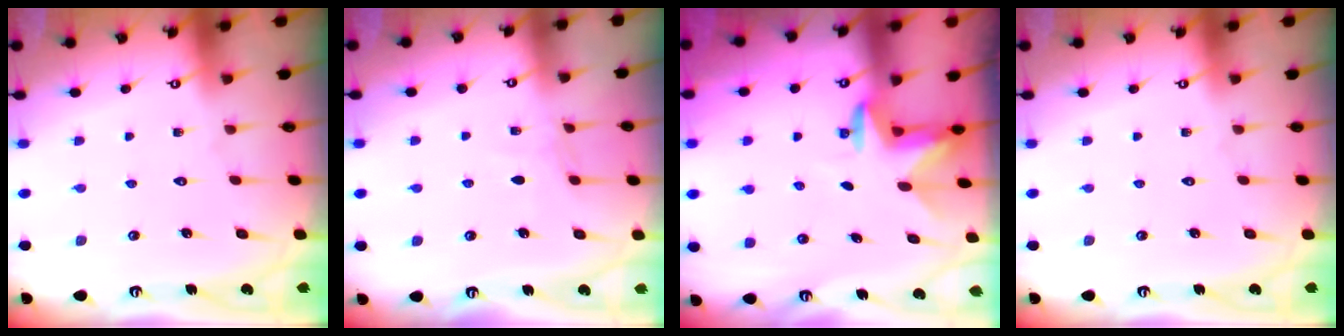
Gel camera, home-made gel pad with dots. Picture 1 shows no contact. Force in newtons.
{"total": 4.0, "press": 4.0, "slide": 0.5}
{"total": 2.9, "press": 2.9, "slide": 0.5}
{"total": 0.0}